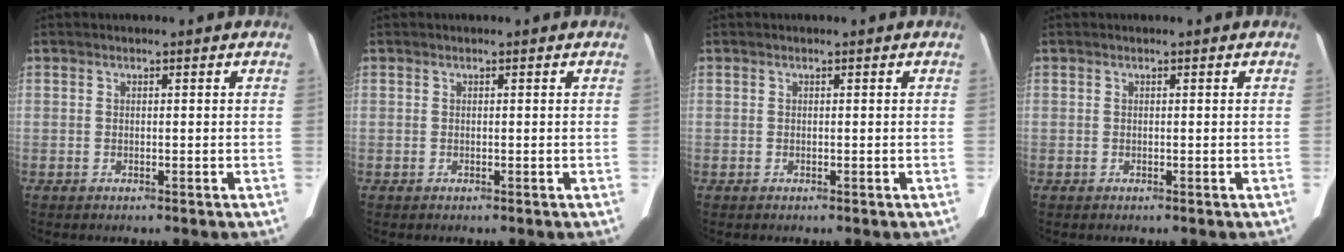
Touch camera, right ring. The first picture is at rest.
{"total": 0.0}
{"total": 0.0}
{"total": 0.0}